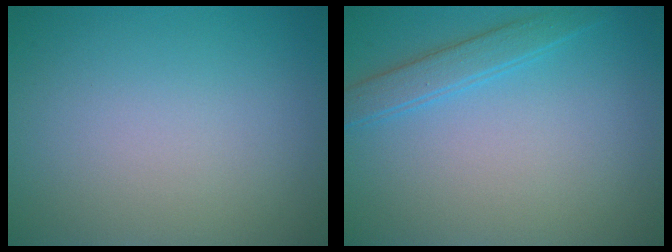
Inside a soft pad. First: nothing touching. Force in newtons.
{"total": 2.2, "press": 2.2, "slide": 0.2}